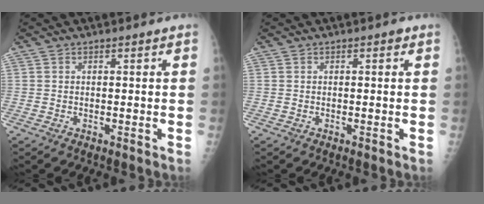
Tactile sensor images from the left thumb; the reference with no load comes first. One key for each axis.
{"total": 0.5, "fx": 0.2, "fy": 0.3, "fz": 0.4, "tx": -0.003, "ty": 0.001, "tz": 0.001}